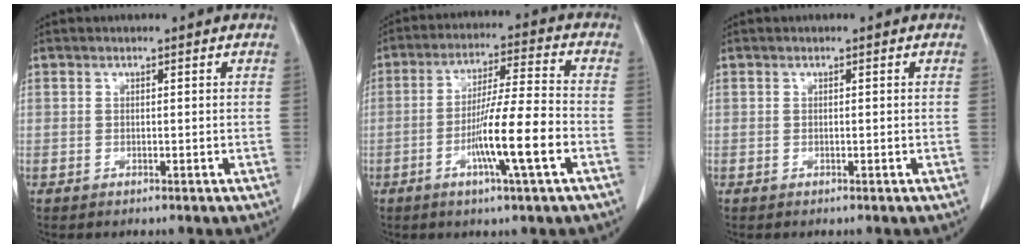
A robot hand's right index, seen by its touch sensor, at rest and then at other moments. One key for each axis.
{"total": 11.3, "fx": -3.9, "fy": -0.4, "fz": 10.6, "tx": -0.189, "ty": -0.005, "tz": -0.071}
{"total": 0.0}